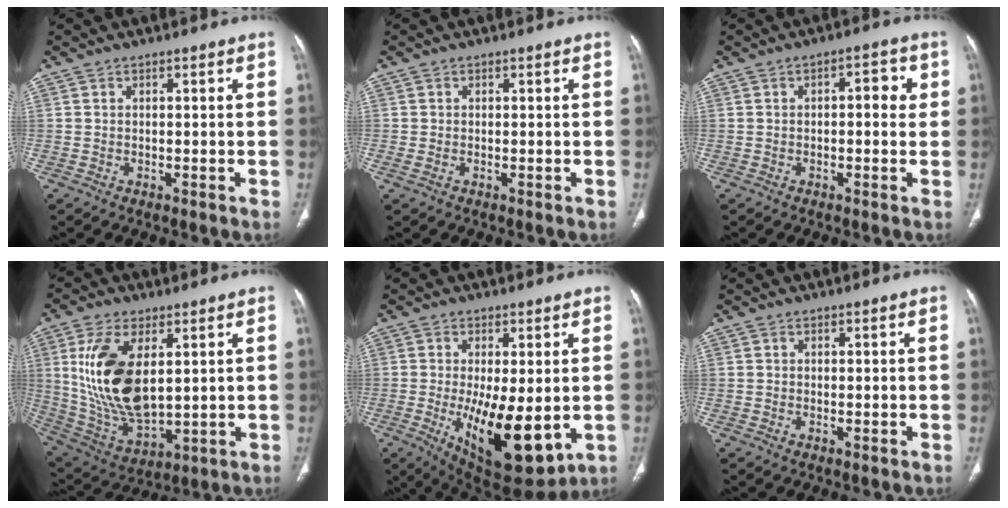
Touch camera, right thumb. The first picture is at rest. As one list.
[{"total": 0.9, "force": [-0.2, 0.6, 0.7], "torque": [-0.017, -0.002, -0.002]}, {"total": 4.2, "force": [0.5, 2.1, 3.6], "torque": [-0.029, 0.012, 0.000]}, {"total": 17.9, "force": [4.0, 9.1, 14.9], "torque": [-0.289, -0.023, 0.091]}, {"total": 15.4, "force": [-2.5, 6.1, 13.9], "torque": [-0.221, -0.029, -0.020]}, {"total": 0.0}]